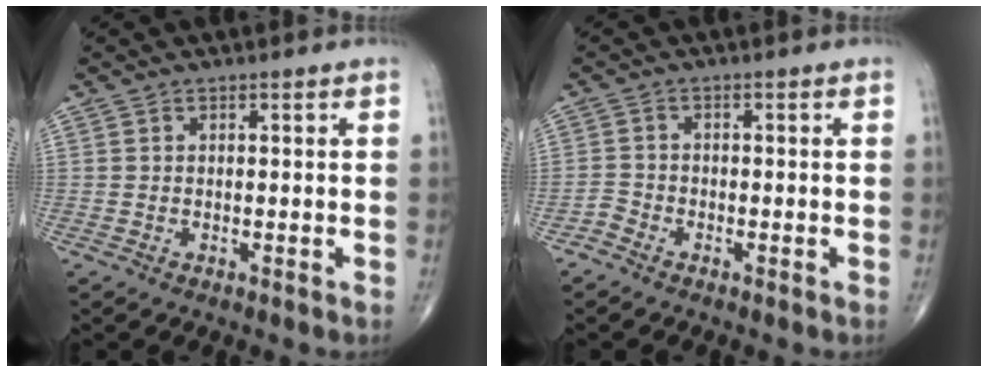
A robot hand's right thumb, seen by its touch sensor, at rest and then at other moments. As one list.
[{"total": 1.7, "force": [-1.5, 0.8, 0.4], "torque": [-0.006, 0.003, -0.035]}]